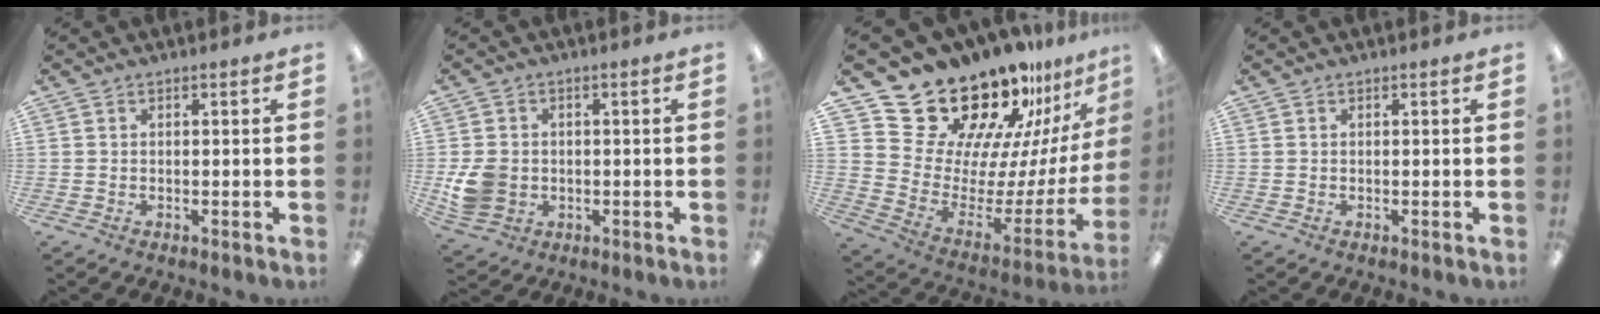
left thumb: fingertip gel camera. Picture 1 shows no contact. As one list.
[{"total": 7.4, "force": [-0.5, 6.5, 3.6], "torque": [-0.070, 0.009, -0.005]}, {"total": 23.7, "force": [20.4, 10.0, 6.9], "torque": [-0.098, -0.169, 0.378]}, {"total": 0.0}]